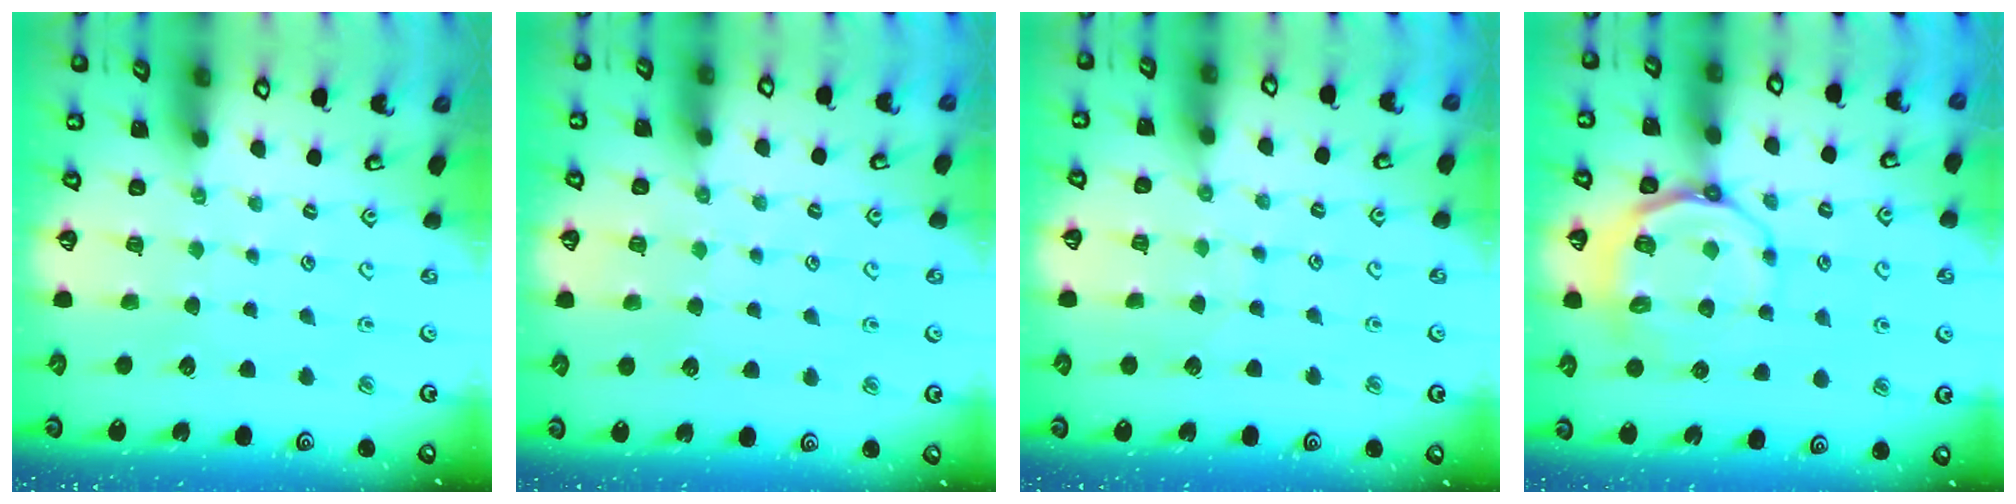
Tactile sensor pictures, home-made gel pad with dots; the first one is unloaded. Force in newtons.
{"total": 4.7, "press": 4.6, "slide": 0.4}
{"total": 5.7, "press": 5.7, "slide": 0.6}
{"total": 9.3, "press": 9.0, "slide": 2.6}